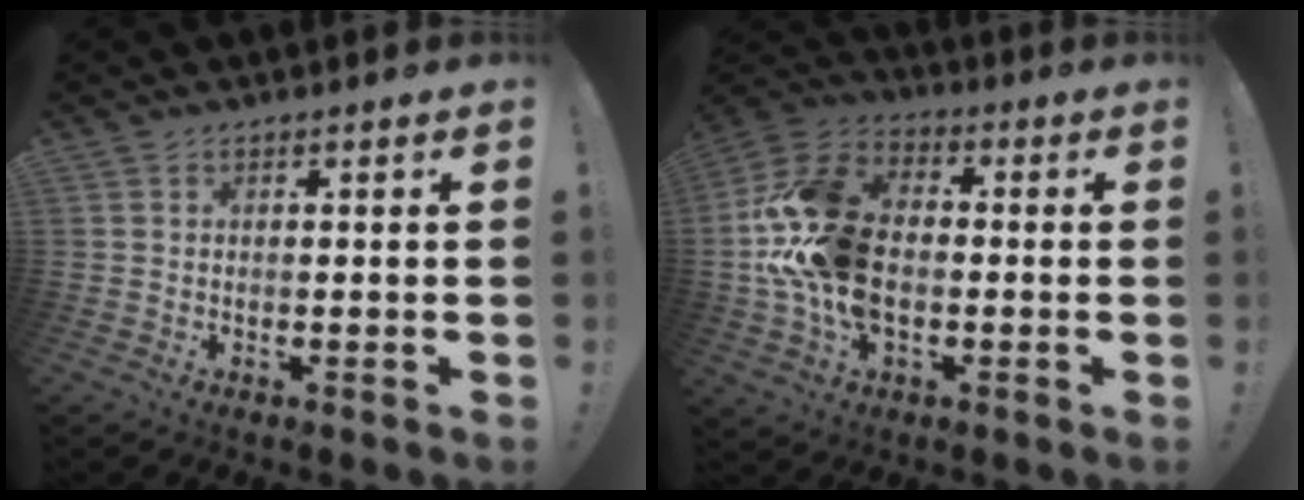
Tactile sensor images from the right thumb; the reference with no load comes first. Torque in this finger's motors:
{"motor_torque": [2.41, 2.33, 1.97, -0.32, 0.56]}